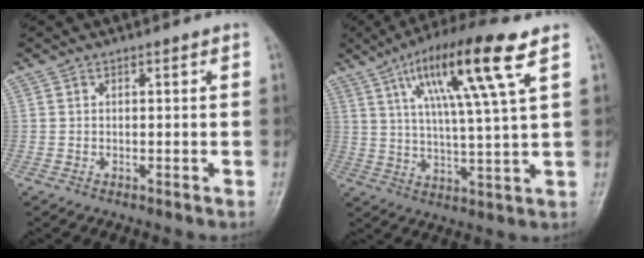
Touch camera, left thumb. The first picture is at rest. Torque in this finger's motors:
{"motor_torque": [0.48, 0.76, 1.65, -1.10, 0.36]}